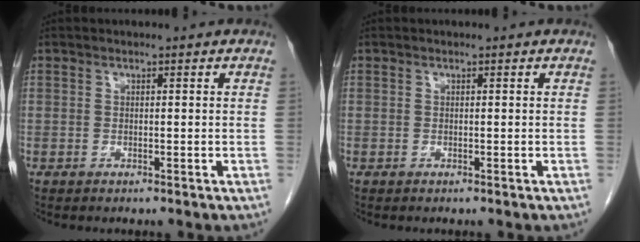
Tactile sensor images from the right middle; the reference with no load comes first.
{"total": 0.0}